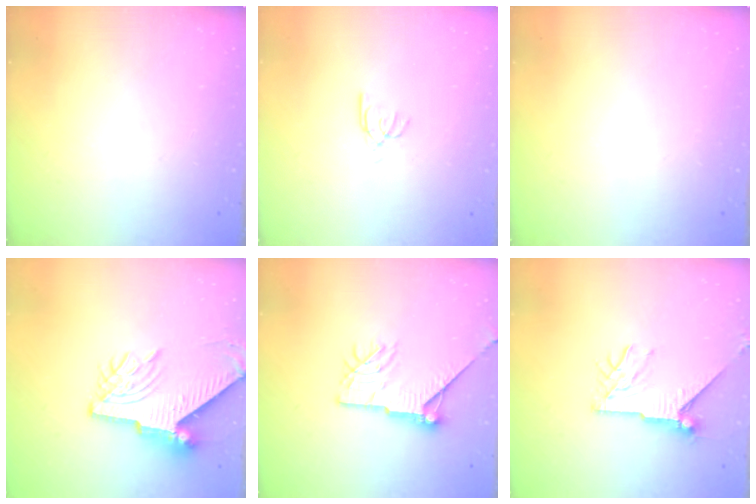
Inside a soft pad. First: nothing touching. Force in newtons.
{"total": 2.6, "press": 2.6, "slide": 0.2}
{"total": 0.0}
{"total": 10.8, "press": 10.7, "slide": 1.4}
{"total": 12.8, "press": 12.8, "slide": 0.8}
{"total": 8.8, "press": 8.8, "slide": 0.1}